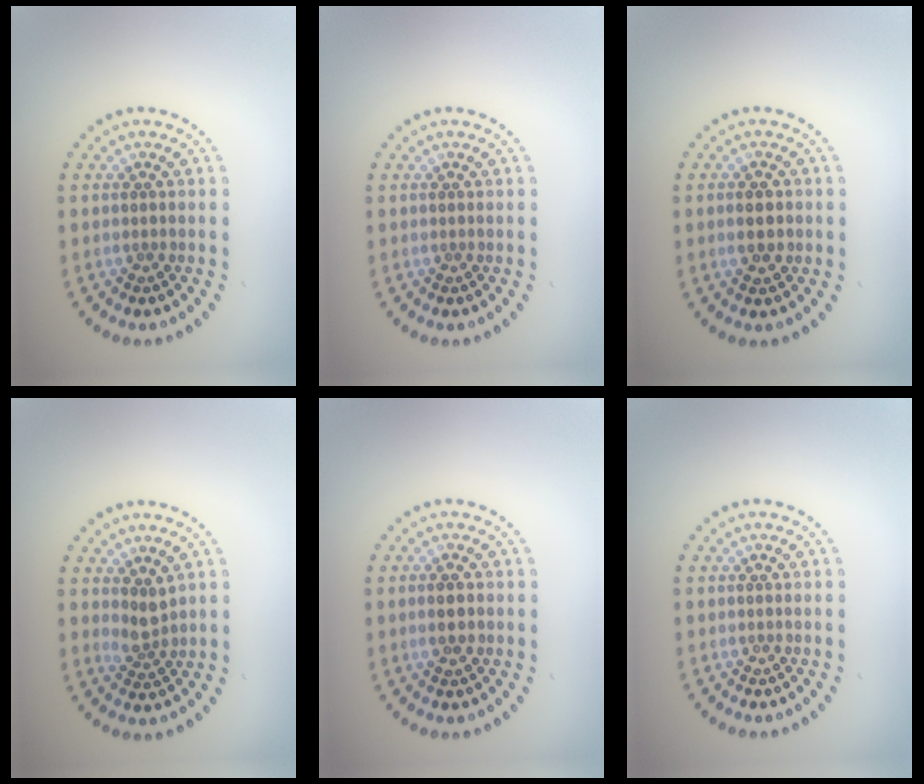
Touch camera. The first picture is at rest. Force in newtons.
{"total": 0.0}
{"total": 2.6, "press": 2.6, "slide": 0.1}
{"total": 1.7, "press": 1.4, "slide": 1.0}
{"total": 1.7, "press": 1.7, "slide": 0.4}
{"total": 0.0}